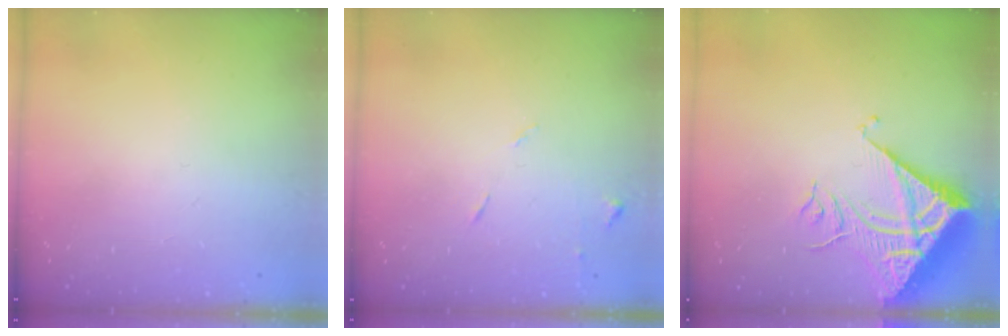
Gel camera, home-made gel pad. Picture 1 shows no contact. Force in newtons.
{"total": 5.3, "press": 5.2, "slide": 0.7}
{"total": 11.6, "press": 11.5, "slide": 1.4}